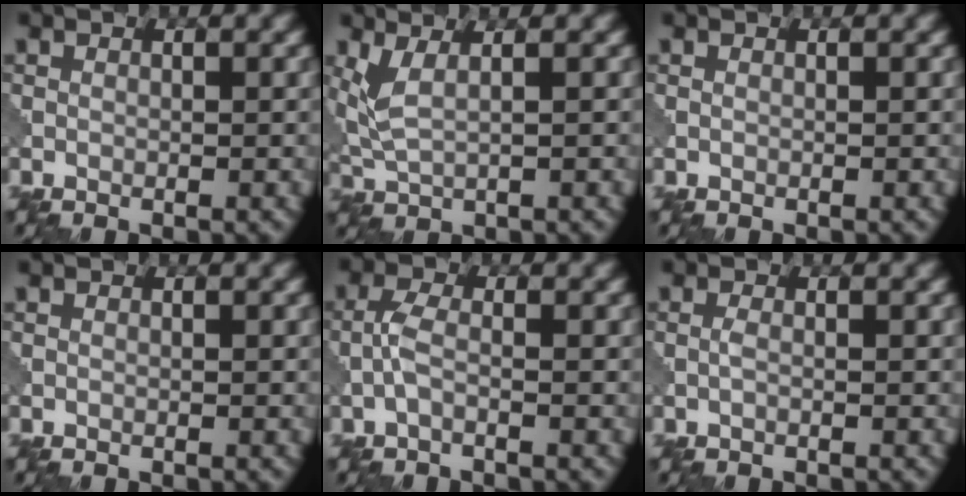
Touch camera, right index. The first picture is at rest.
{"total": 3.3, "force": [1.2, 1.2, 2.9], "torque": [-0.078, -0.002, 0.028]}
{"total": 0.0}
{"total": 0.0}
{"total": 2.1, "force": [-0.7, 0.7, 1.8], "torque": [-0.045, 0.004, -0.020]}
{"total": 0.7, "force": [-0.2, 0.1, 0.6], "torque": [-0.016, -0.001, -0.006]}